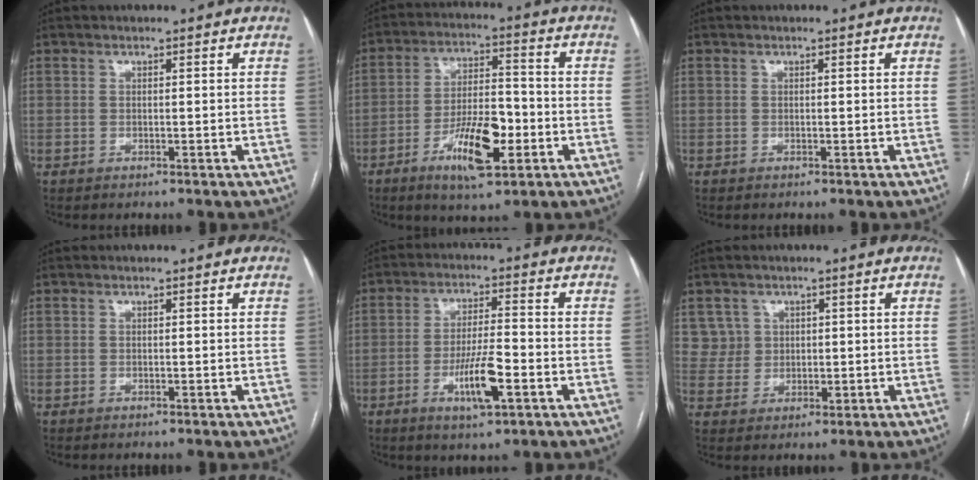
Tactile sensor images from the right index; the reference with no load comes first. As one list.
[{"total": 11.4, "force": [-4.6, 3.4, 9.9], "torque": [-0.181, 0.001, -0.075]}, {"total": 0.0}, {"total": 0.0}, {"total": 8.3, "force": [-3.2, 1.3, 7.5], "torque": [-0.141, -0.005, -0.053]}, {"total": 4.2, "force": [1.7, 3.8, -0.2], "torque": [0.017, 0.007, 0.034]}]